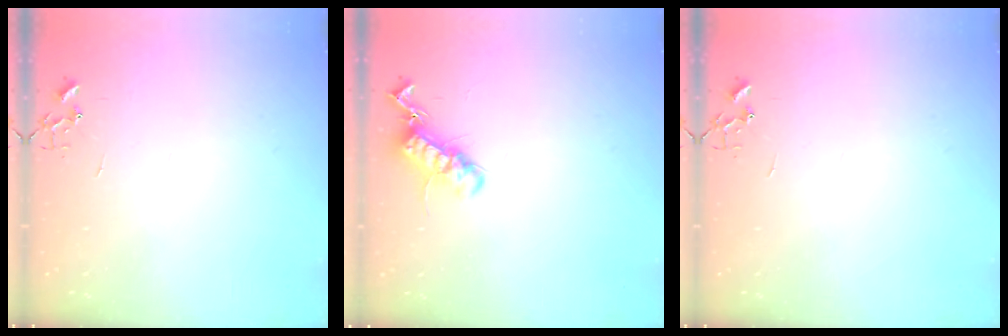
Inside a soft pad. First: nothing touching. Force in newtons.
{"total": 13.3, "press": 13.3, "slide": 0.3}
{"total": 0.0}